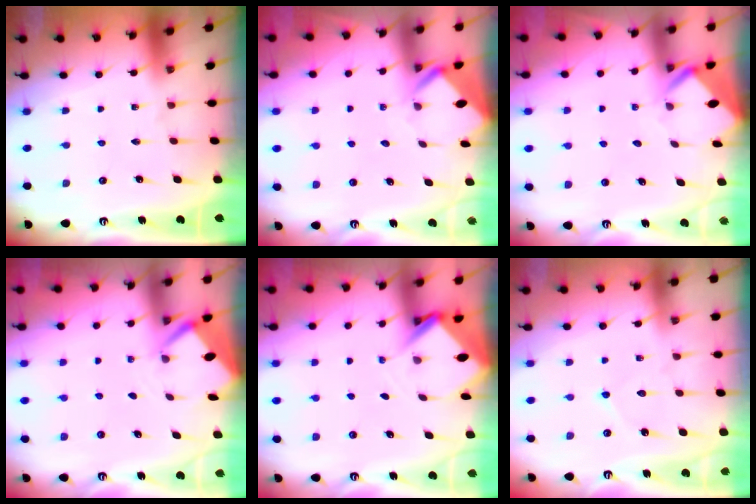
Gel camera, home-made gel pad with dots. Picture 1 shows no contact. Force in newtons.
{"total": 3.9, "press": 3.9, "slide": 0.4}
{"total": 3.9, "press": 3.9, "slide": 0.4}
{"total": 2.6, "press": 2.6, "slide": 0.0}
{"total": 3.6, "press": 3.6, "slide": 0.2}
{"total": 3.8, "press": 3.7, "slide": 0.3}